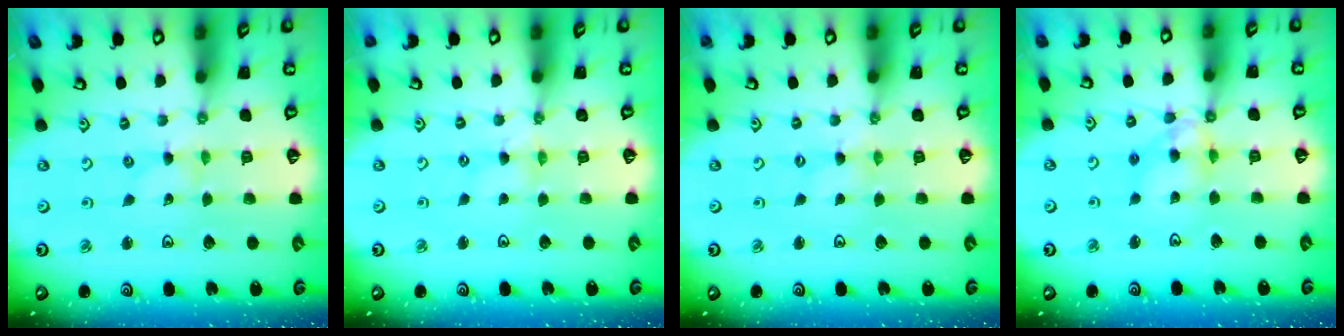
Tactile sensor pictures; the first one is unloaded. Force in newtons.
{"total": 0.7, "press": 0.7, "slide": 0.2}
{"total": 0.0}
{"total": 9.6, "press": 9.6, "slide": 1.0}